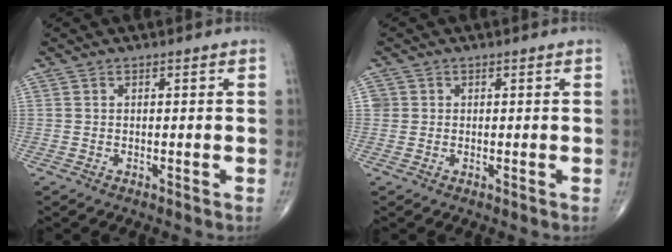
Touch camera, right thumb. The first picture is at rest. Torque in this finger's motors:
{"motor_torque": [-0.17, 0.01, 0.24, 0.19, -0.02]}